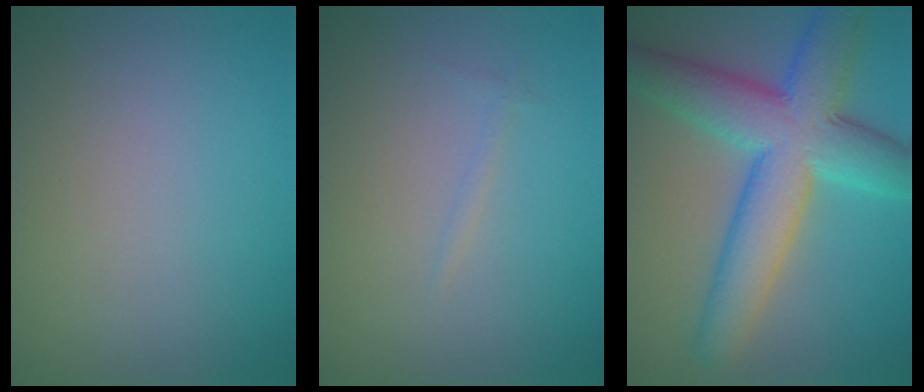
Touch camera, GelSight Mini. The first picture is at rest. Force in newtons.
{"total": 0.5, "press": 0.5, "slide": 0.0}
{"total": 9.8, "press": 9.8, "slide": 0.1}